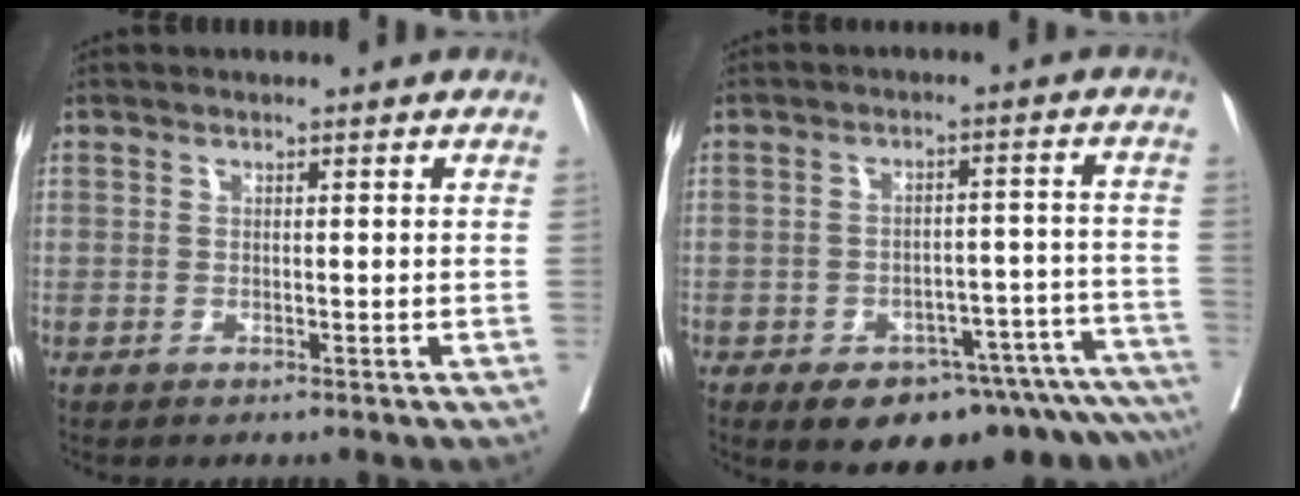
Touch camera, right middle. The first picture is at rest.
{"total": 13.7, "force": [-11.1, 4.4, 6.8], "torque": [-0.028, 0.031, -0.140]}